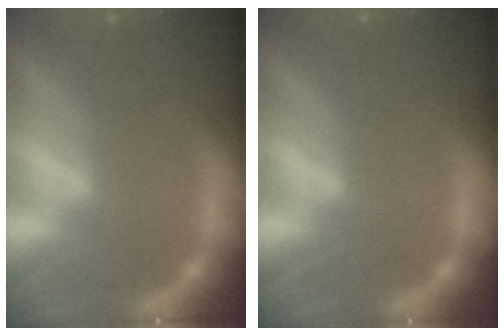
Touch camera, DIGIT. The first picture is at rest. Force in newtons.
{"total": 0.0}